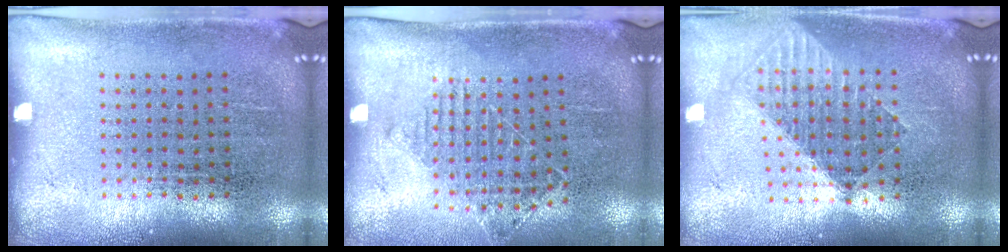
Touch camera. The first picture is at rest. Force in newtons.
{"total": 1.1, "press": 1.0, "slide": 0.5}
{"total": 1.5, "press": 1.3, "slide": 0.8}